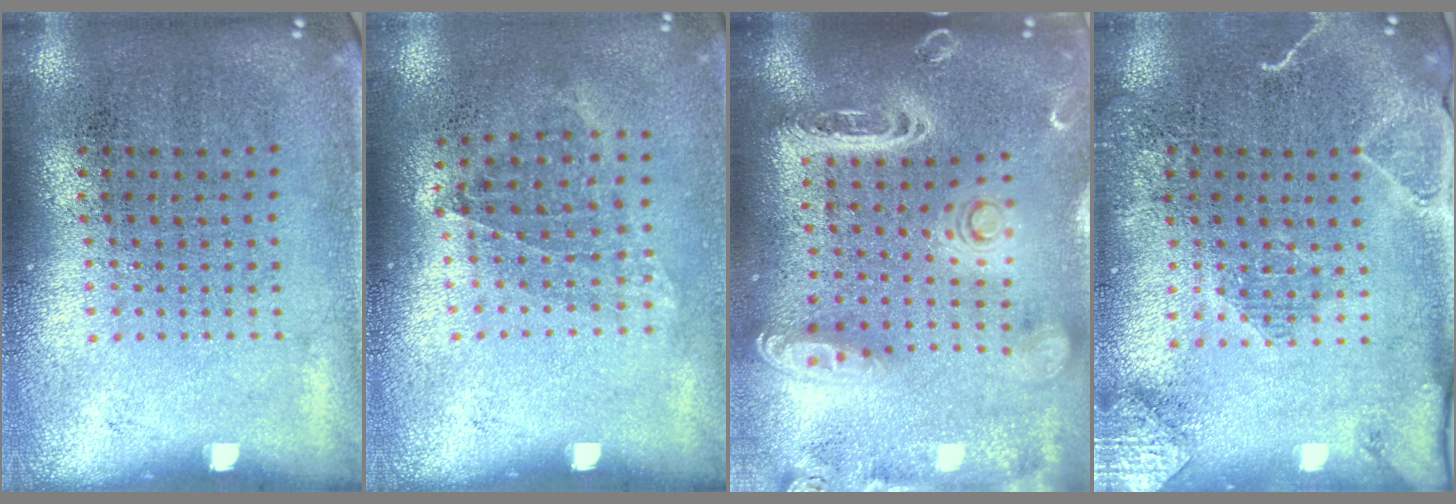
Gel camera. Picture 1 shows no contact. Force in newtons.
{"total": 1.0, "press": 0.8, "slide": 0.6}
{"total": 3.0, "press": 2.5, "slide": 1.6}
{"total": 2.0, "press": 1.9, "slide": 0.3}